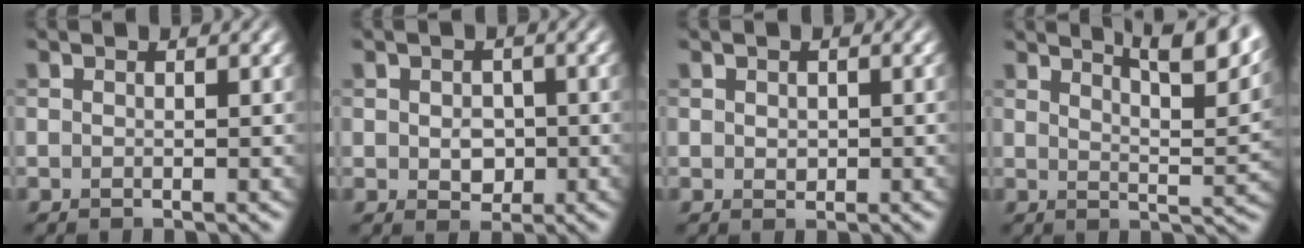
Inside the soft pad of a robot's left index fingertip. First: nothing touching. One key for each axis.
{"total": 1.9, "fx": -0.4, "fy": 1.5, "fz": 1.1, "tx": -0.025, "ty": -0.002, "tz": -0.006}
{"total": 0.6, "fx": -0.1, "fy": 0.6, "fz": 0.2, "tx": -0.009, "ty": 0.000, "tz": 0.002}
{"total": 8.4, "fx": 6.1, "fy": 2.1, "fz": 5.4, "tx": -0.050, "ty": 0.017, "tz": 0.061}